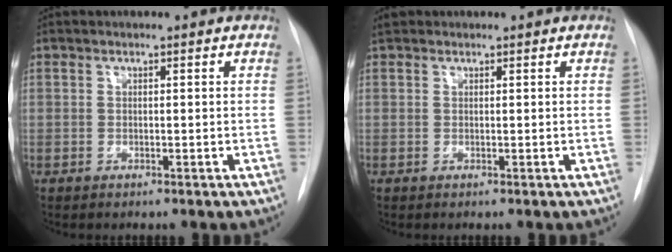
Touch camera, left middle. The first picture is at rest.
{"total": 1.5, "force": [1.1, 1.0, 0.3], "torque": [-0.010, 0.019, 0.019]}